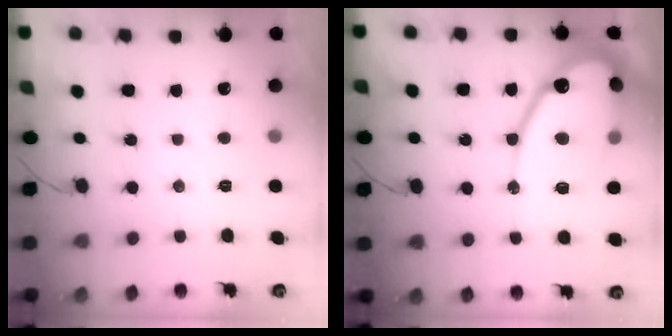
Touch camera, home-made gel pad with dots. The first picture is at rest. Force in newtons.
{"total": 18.5, "press": 18.4, "slide": 1.9}